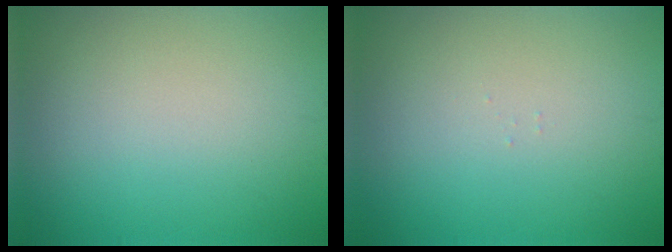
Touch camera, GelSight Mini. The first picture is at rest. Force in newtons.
{"total": 0.0}